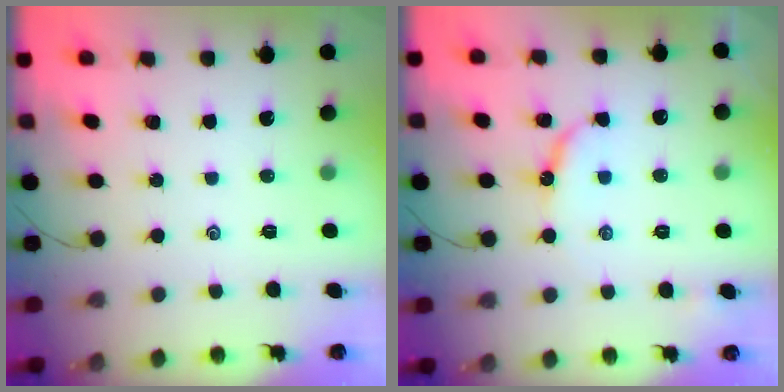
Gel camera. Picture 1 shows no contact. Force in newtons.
{"total": 7.1, "press": 7.1, "slide": 0.7}